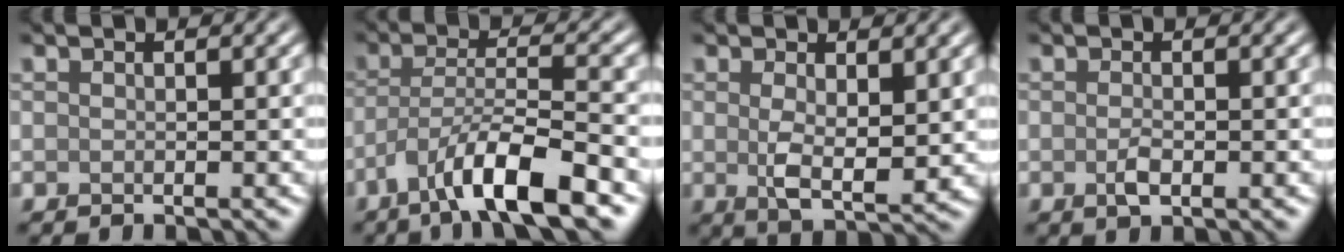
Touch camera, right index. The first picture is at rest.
{"total": 7.5, "force": [-4.4, 1.4, 5.9], "torque": [-0.103, 0.004, -0.083]}
{"total": 4.0, "force": [0.6, 1.7, 3.5], "torque": [-0.066, -0.008, 0.017]}
{"total": 1.6, "force": [-0.4, 0.6, 1.4], "torque": [-0.029, -0.002, -0.009]}